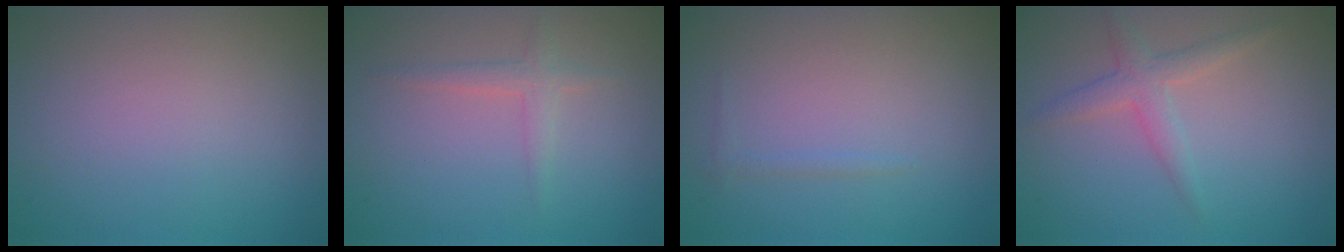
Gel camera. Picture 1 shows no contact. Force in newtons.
{"total": 1.5, "press": 1.5, "slide": 0.1}
{"total": 0.6, "press": 0.6, "slide": 0.1}
{"total": 2.5, "press": 2.5, "slide": 0.0}